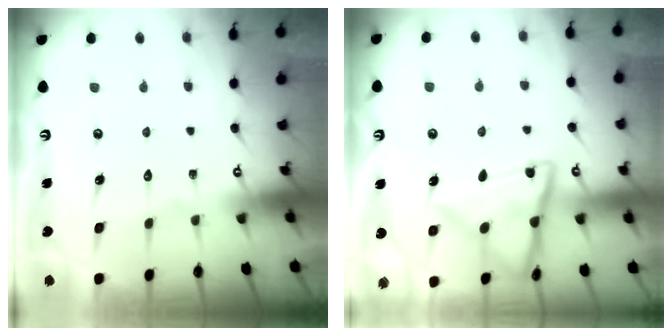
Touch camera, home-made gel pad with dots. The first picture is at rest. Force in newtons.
{"total": 13.6, "press": 13.6, "slide": 1.1}